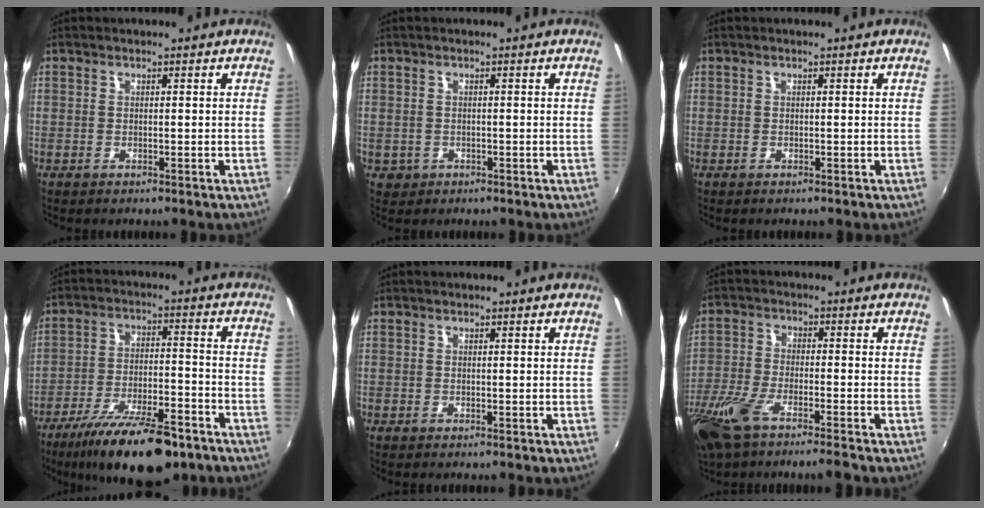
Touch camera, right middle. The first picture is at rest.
{"total": 2.1, "force": [-0.5, 2.0, 0.6], "torque": [-0.016, -0.005, -0.004]}
{"total": 0.0}
{"total": 17.8, "force": [-13.0, 5.3, 11.0], "torque": [-0.202, -0.028, -0.202]}
{"total": 0.0}
{"total": 11.4, "force": [-8.1, 2.2, 7.7], "torque": [-0.187, -0.037, -0.158]}